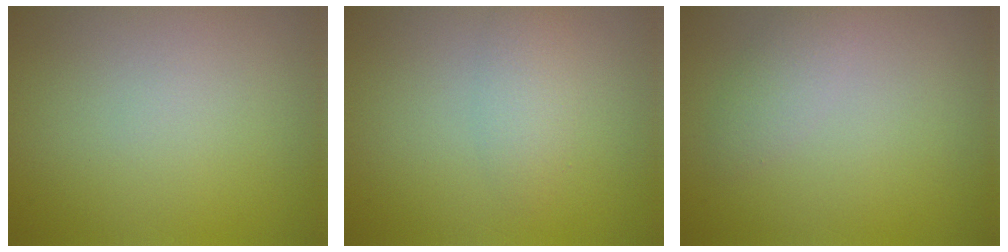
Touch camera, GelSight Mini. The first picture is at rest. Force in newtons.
{"total": 2.0, "press": 2.0, "slide": 0.0}
{"total": 1.7, "press": 1.7, "slide": 0.1}